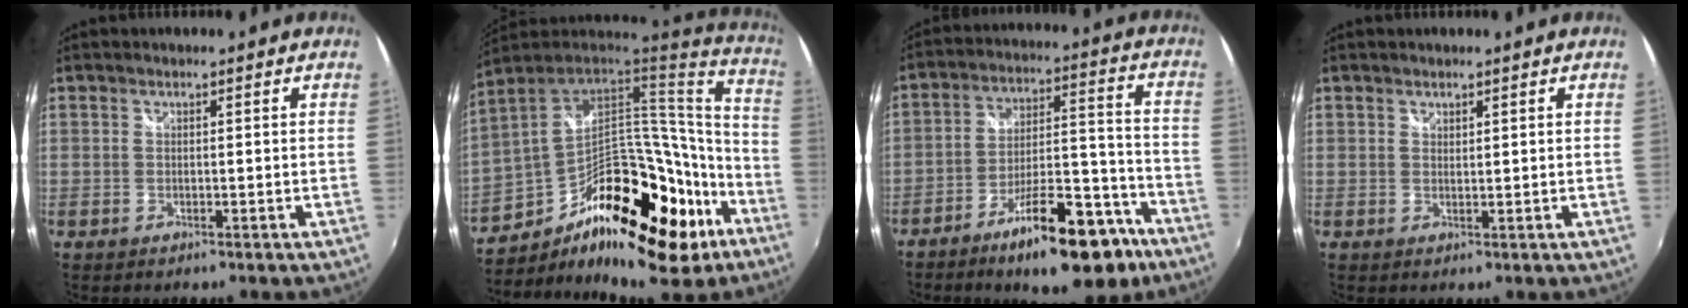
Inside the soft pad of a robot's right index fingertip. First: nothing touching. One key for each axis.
{"total": 31.0, "fx": -15.2, "fy": 14.5, "fz": 22.8, "tx": -0.386, "ty": 0.003, "tz": -0.233}
{"total": 17.7, "fx": -11.7, "fy": 5.6, "fz": 12.1, "tx": -0.185, "ty": 0.008, "tz": -0.173}
{"total": 0.9, "fx": 0.8, "fy": 0.4, "fz": 0.1, "tx": 0.000, "ty": 0.000, "tz": 0.014}